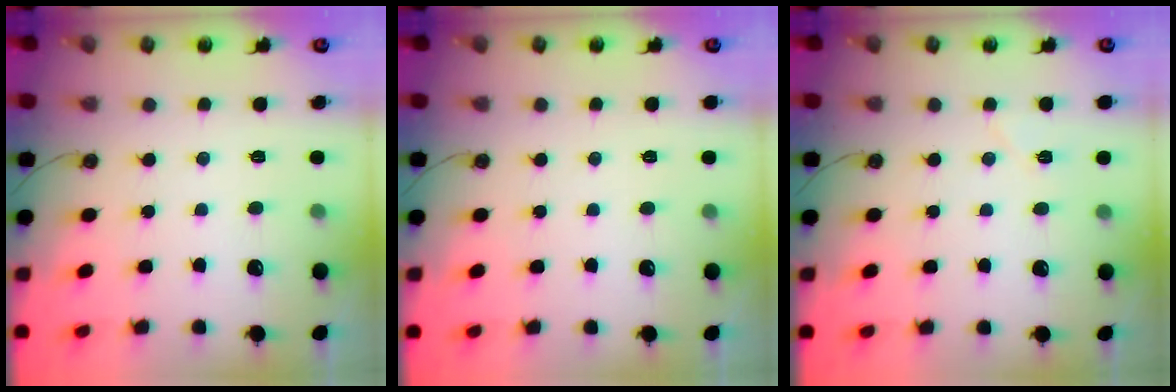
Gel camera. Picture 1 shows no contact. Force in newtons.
{"total": 2.1, "press": 1.5, "slide": 1.5}
{"total": 4.9, "press": 4.6, "slide": 1.7}